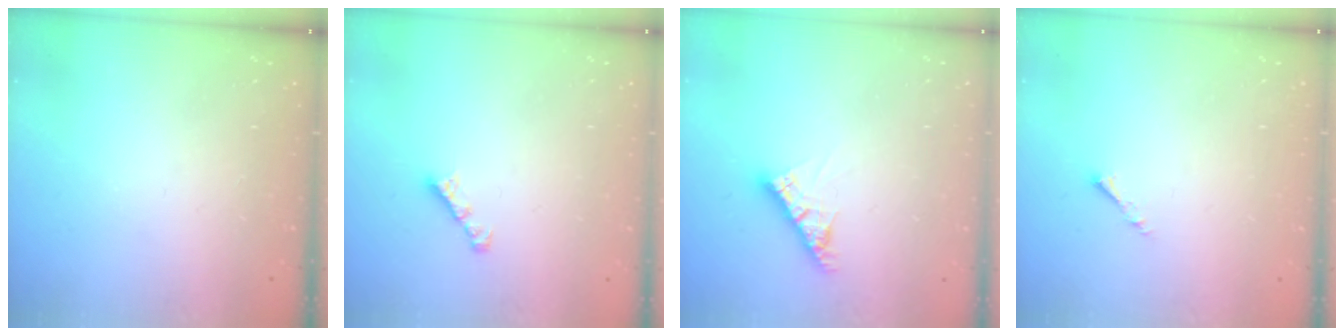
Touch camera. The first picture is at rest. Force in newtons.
{"total": 1.7, "press": 1.6, "slide": 0.5}
{"total": 7.8, "press": 7.7, "slide": 0.8}
{"total": 1.1, "press": 1.0, "slide": 0.3}